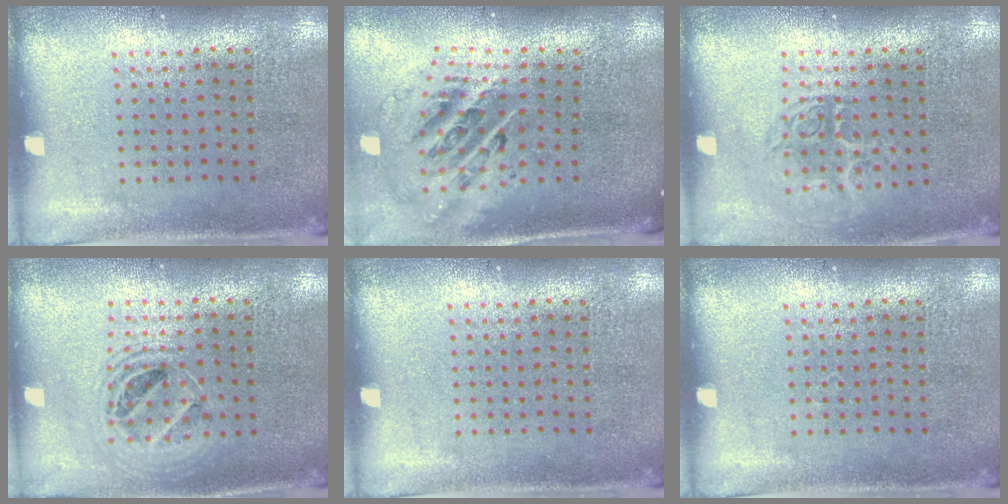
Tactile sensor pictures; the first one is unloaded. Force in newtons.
{"total": 2.6, "press": 1.8, "slide": 1.9}
{"total": 1.5, "press": 1.2, "slide": 0.8}
{"total": 1.5, "press": 1.4, "slide": 0.7}
{"total": 0.0}
{"total": 0.0}